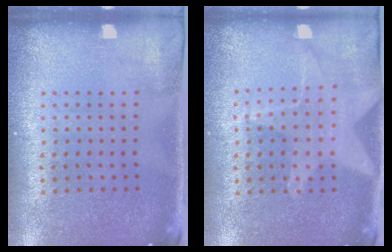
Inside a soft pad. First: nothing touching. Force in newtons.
{"total": 1.1, "press": 1.1, "slide": 0.2}